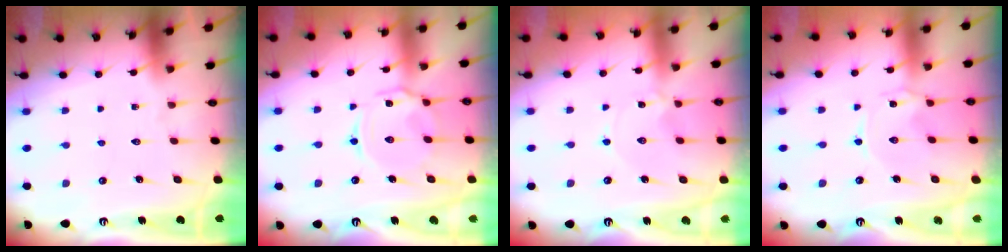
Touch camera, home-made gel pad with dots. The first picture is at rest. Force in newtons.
{"total": 5.8, "press": 5.8, "slide": 0.2}
{"total": 0.0}
{"total": 0.0}